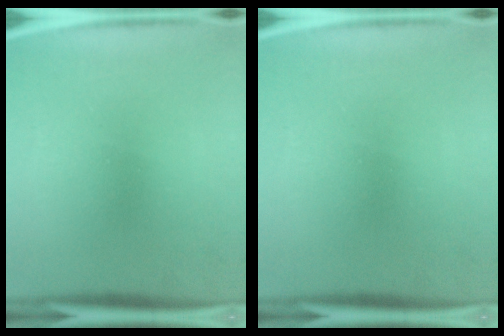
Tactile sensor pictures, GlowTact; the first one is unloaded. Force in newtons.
{"total": 0.0}